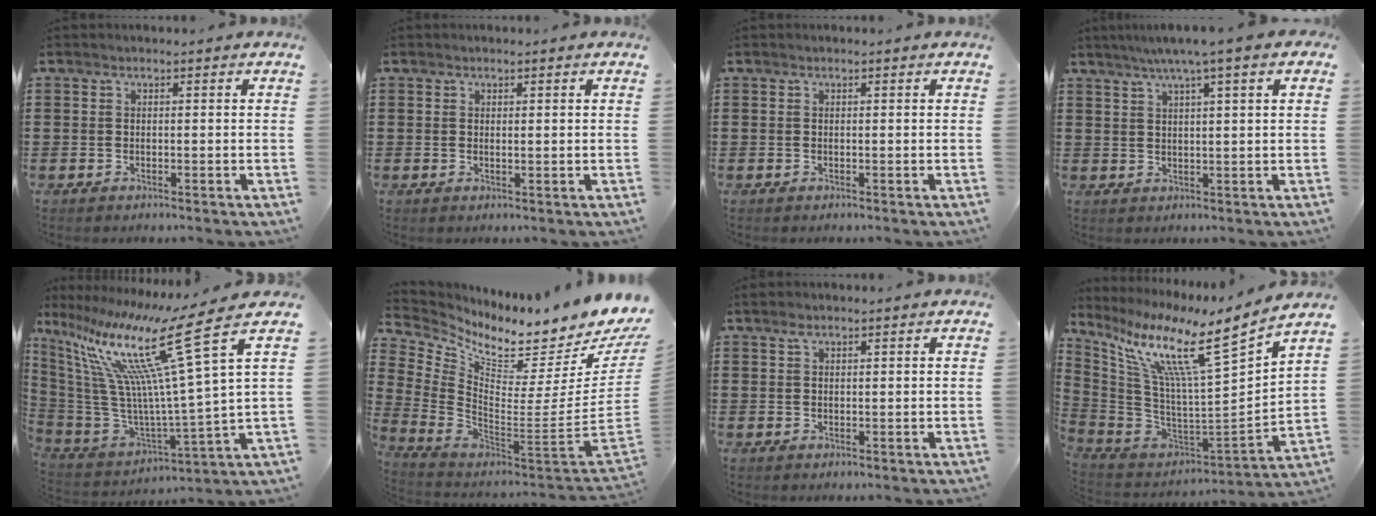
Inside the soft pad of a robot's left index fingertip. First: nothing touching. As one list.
[{"total": 0.5, "force": [0.4, 0.0, 0.3], "torque": [-0.007, -0.001, 0.008]}, {"total": 0.0}, {"total": 5.1, "force": [3.4, 0.3, 3.8], "torque": [-0.080, 0.001, 0.058]}, {"total": 19.8, "force": [10.0, 2.6, 16.9], "torque": [-0.374, -0.069, 0.149]}, {"total": 5.3, "force": [4.4, 0.9, 2.9], "torque": [-0.063, -0.065, 0.063]}, {"total": 1.1, "force": [0.7, 0.5, 0.6], "torque": [-0.014, 0.004, 0.013]}, {"total": 13.0, "force": [8.6, 1.1, 9.7], "torque": [-0.209, -0.065, 0.134]}]